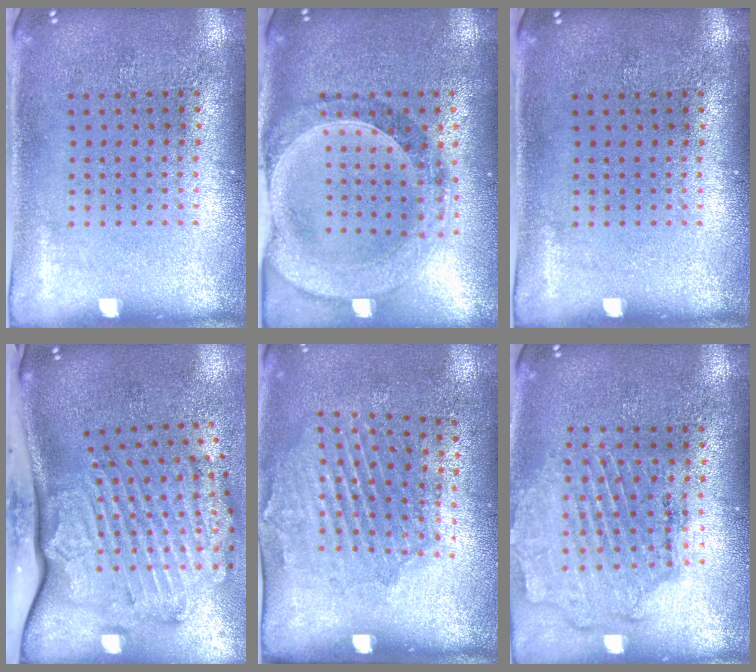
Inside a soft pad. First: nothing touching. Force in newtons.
{"total": 1.5, "press": 1.4, "slide": 0.4}
{"total": 0.0}
{"total": 3.5, "press": 2.5, "slide": 2.5}
{"total": 1.8, "press": 1.3, "slide": 1.2}
{"total": 1.6, "press": 1.6, "slide": 0.5}